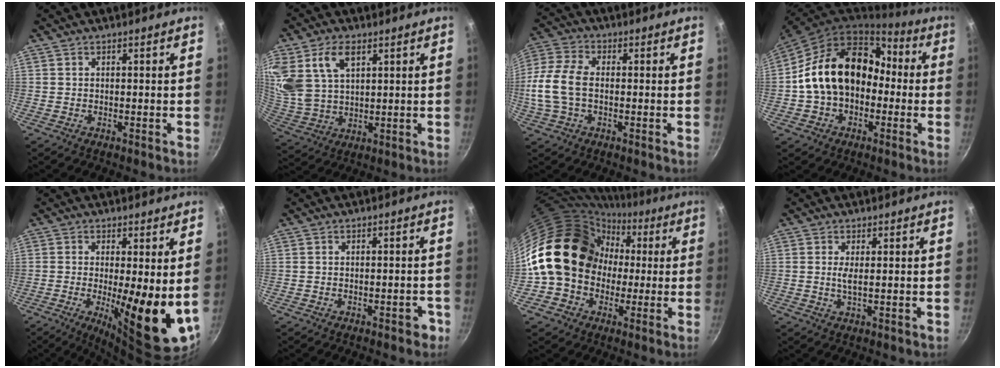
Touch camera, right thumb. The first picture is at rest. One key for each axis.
{"total": 14.3, "fx": 6.3, "fy": 8.9, "fz": 9.3, "tx": -0.185, "ty": -0.015, "tz": 0.135}
{"total": 11.7, "fx": -0.6, "fy": 7.3, "fz": 9.1, "tx": -0.189, "ty": 0.024, "tz": -0.025}
{"total": 19.2, "fx": -0.6, "fy": 14.4, "fz": 12.7, "tx": -0.194, "ty": 0.066, "tz": -0.014}
{"total": 14.2, "fx": -0.7, "fy": 3.5, "fz": 13.7, "tx": -0.187, "ty": -0.025, "tz": -0.007}
{"total": 5.2, "fx": -2.9, "fy": 2.5, "fz": 3.6, "tx": -0.010, "ty": 0.036, "tz": -0.030}
{"total": 19.5, "fx": -0.3, "fy": 16.7, "fz": 10.0, "tx": -0.142, "ty": 0.062, "tz": -0.005}
{"total": 2.0, "fx": 0.3, "fy": 0.3, "fz": 1.9, "tx": -0.042, "ty": -0.005, "tz": 0.006}